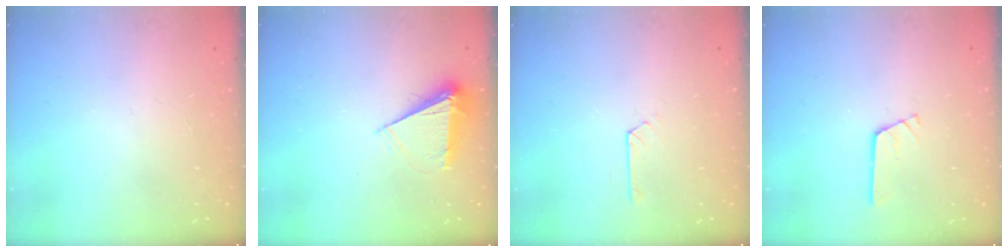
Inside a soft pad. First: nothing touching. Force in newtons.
{"total": 7.2, "press": 7.2, "slide": 0.8}
{"total": 1.9, "press": 1.9, "slide": 0.2}
{"total": 2.9, "press": 2.8, "slide": 0.3}